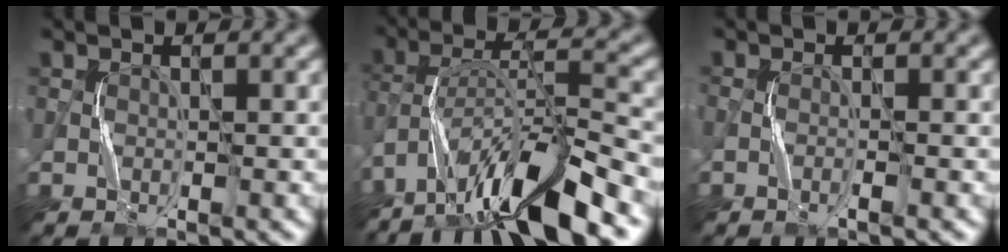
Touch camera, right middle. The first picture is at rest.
{"total": 11.6, "force": [-8.2, 2.0, 7.9], "torque": [-0.134, 0.022, -0.147]}
{"total": 1.0, "force": [-0.5, 0.2, 0.8], "torque": [-0.015, 0.001, -0.013]}